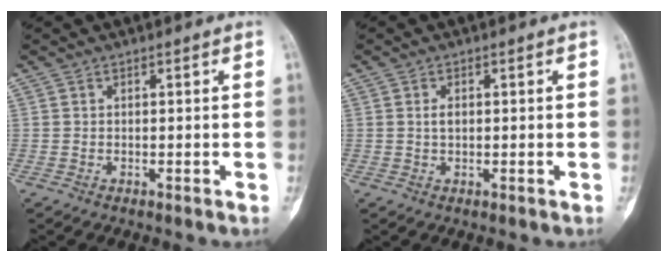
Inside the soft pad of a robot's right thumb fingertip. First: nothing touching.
{"total": 1.6, "force": [0.2, 0.9, 1.3], "torque": [-0.018, 0.000, 0.004]}